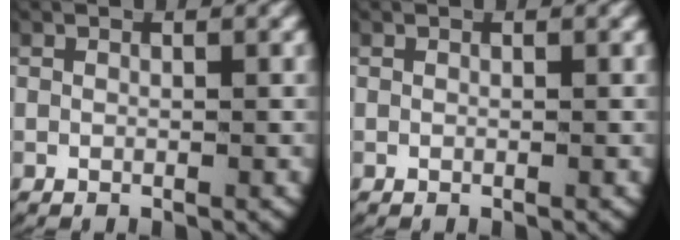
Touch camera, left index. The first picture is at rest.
{"total": 0.0}